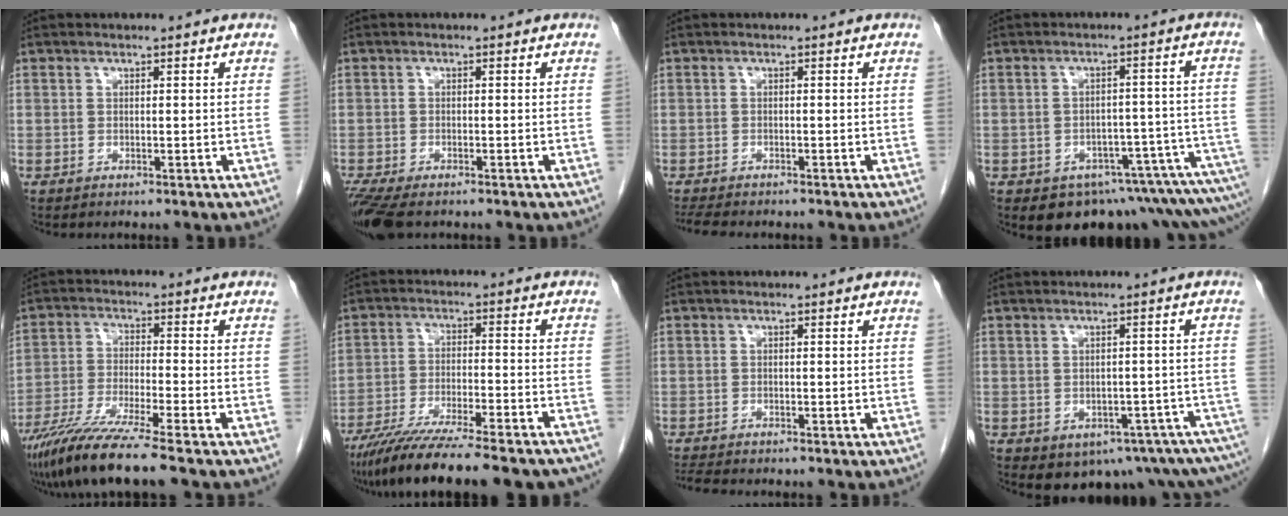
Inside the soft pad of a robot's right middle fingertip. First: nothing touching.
{"total": 7.1, "force": [-5.4, 2.3, 4.0], "torque": [-0.076, -0.016, -0.092]}
{"total": 5.2, "force": [-4.5, 0.9, 2.4], "torque": [-0.039, -0.012, -0.068]}
{"total": 13.9, "force": [-12.3, 3.5, 5.2], "torque": [0.003, 0.041, -0.141]}
{"total": 11.0, "force": [-8.5, -0.9, 6.8], "torque": [-0.121, -0.038, -0.151]}
{"total": 21.3, "force": [-18.3, 2.3, 10.6], "torque": [-0.128, -0.028, -0.268]}
{"total": 2.4, "force": [-2.3, 0.0, 0.8], "torque": [-0.019, -0.011, -0.038]}
{"total": 13.5, "force": [-9.4, 6.5, 7.2], "torque": [-0.062, 0.007, -0.102]}